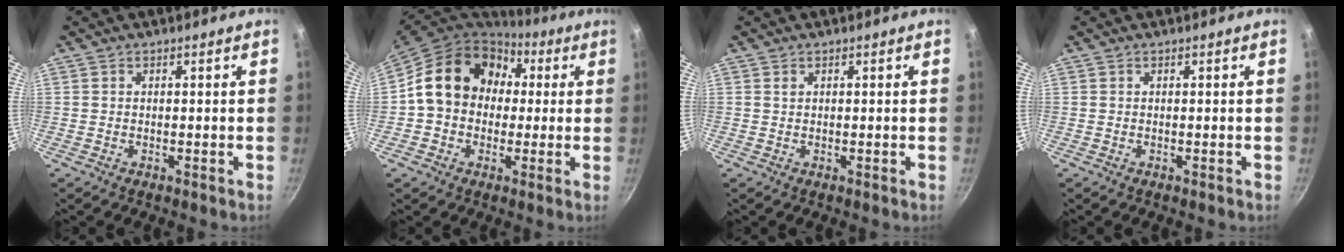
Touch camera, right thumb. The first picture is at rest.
{"total": 17.2, "force": [2.5, 14.2, 9.4], "torque": [-0.125, 0.043, 0.025]}
{"total": 0.6, "force": [0.3, 0.4, 0.3], "torque": [-0.005, -0.001, 0.005]}
{"total": 0.0}